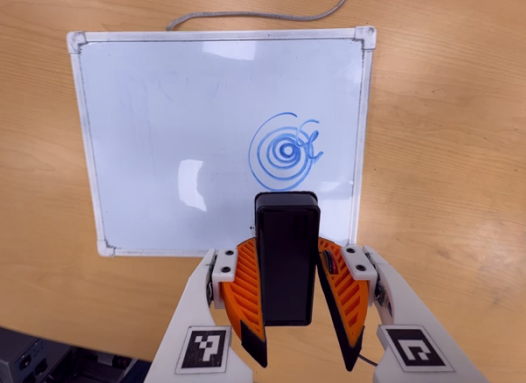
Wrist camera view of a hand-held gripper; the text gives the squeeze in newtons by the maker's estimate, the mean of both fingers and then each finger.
{"total": 5.5, "left": 5.0, "right": 6.0}